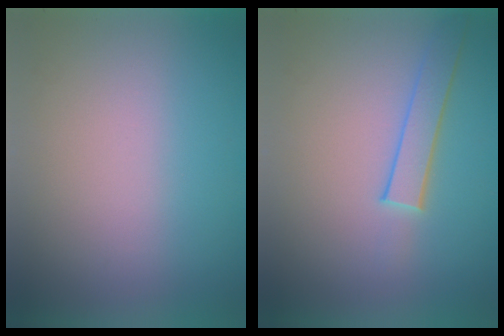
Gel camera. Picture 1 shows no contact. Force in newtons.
{"total": 1.9}